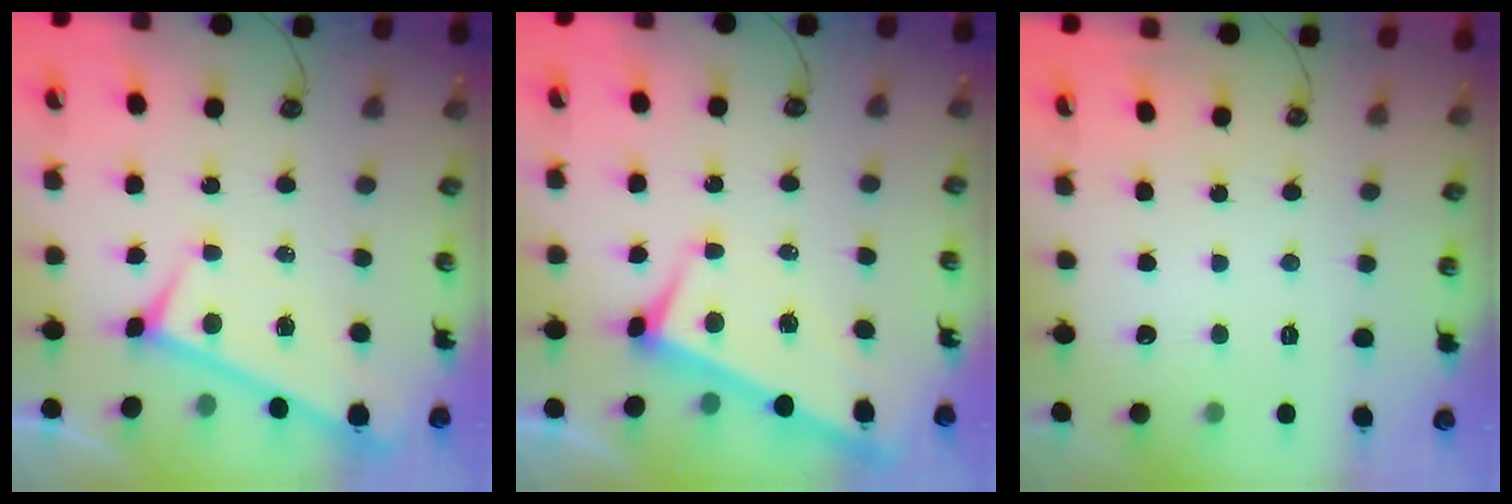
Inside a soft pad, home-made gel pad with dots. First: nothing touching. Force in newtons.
{"total": 3.0, "press": 2.9, "slide": 0.9}
{"total": 0.0}